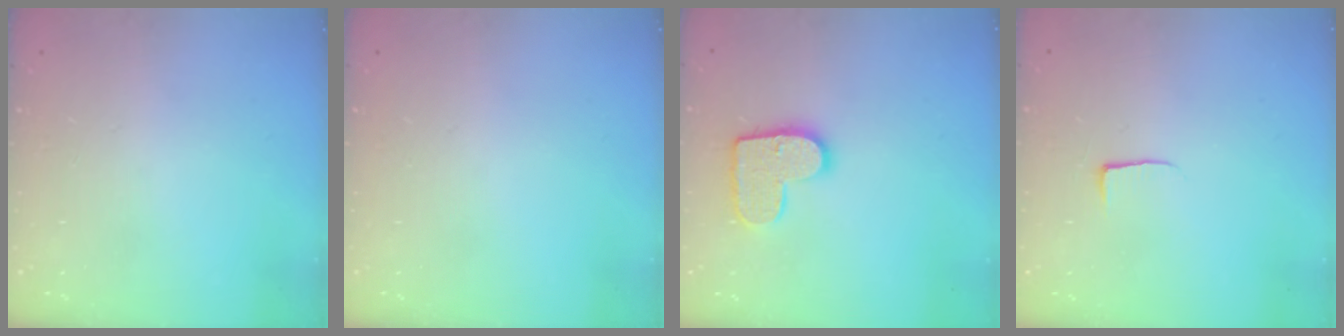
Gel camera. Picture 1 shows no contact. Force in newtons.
{"total": 0.0}
{"total": 11.8, "press": 11.7, "slide": 0.6}
{"total": 3.9, "press": 3.9, "slide": 0.5}